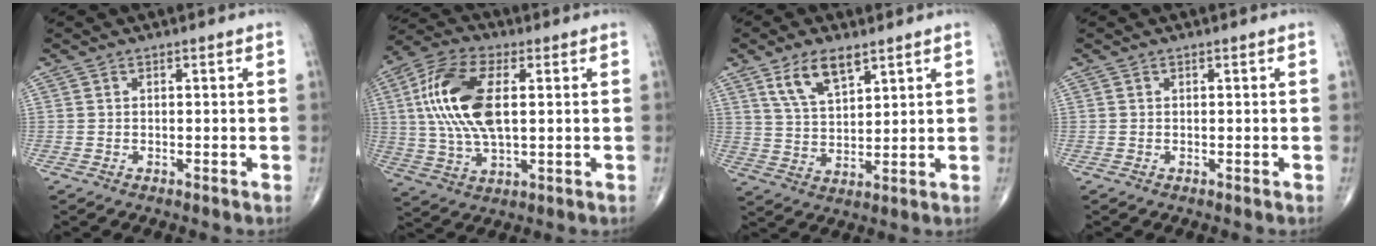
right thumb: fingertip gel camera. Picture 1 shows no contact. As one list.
[{"total": 16.3, "force": [2.6, 7.9, 14.1], "torque": [-0.296, 0.009, 0.047]}, {"total": 8.7, "force": [5.2, 3.8, 5.8], "torque": [-0.097, -0.026, 0.104]}, {"total": 0.0}]